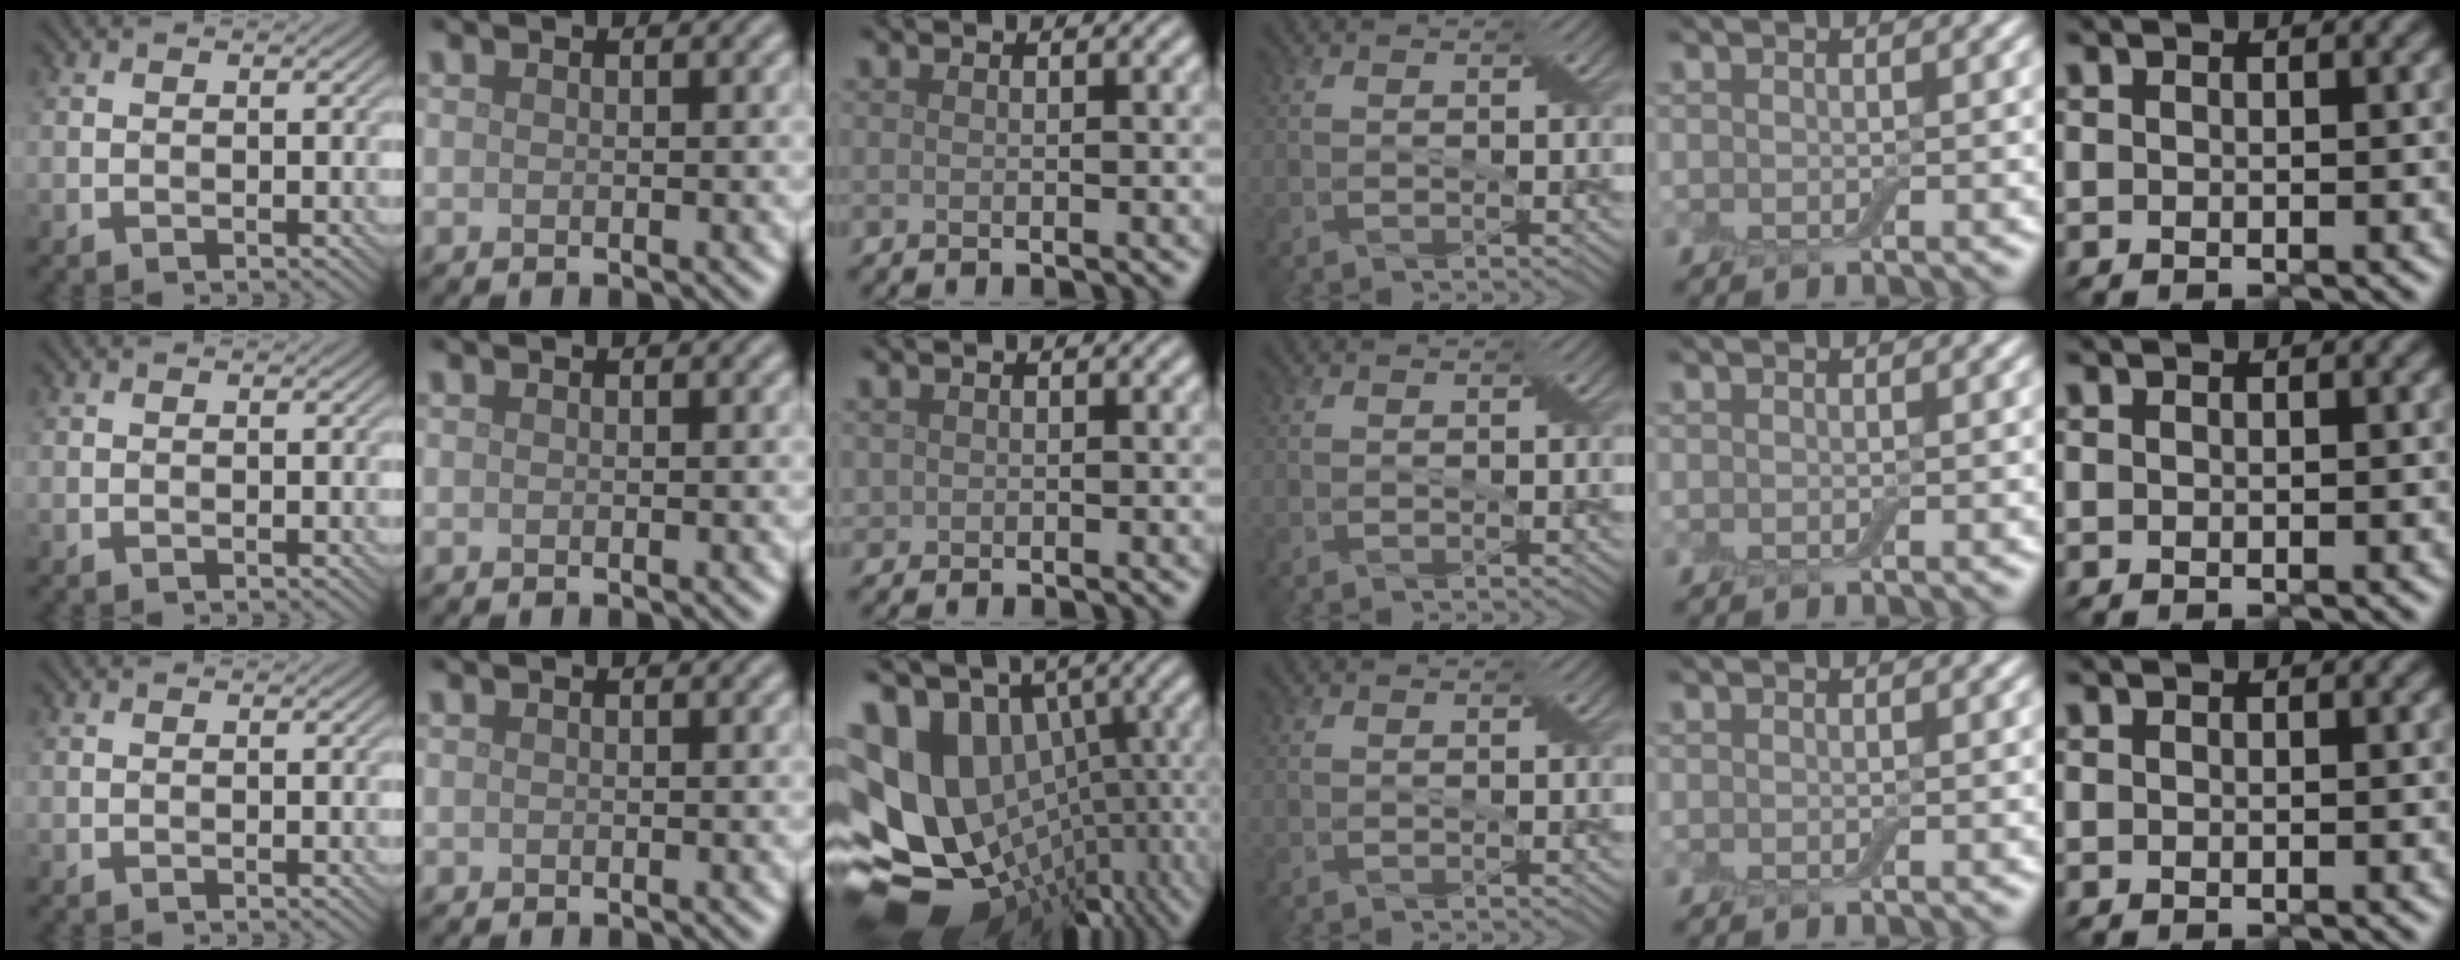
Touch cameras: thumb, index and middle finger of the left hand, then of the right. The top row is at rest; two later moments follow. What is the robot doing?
{"motion": "press", "object": "electronic device side button"}